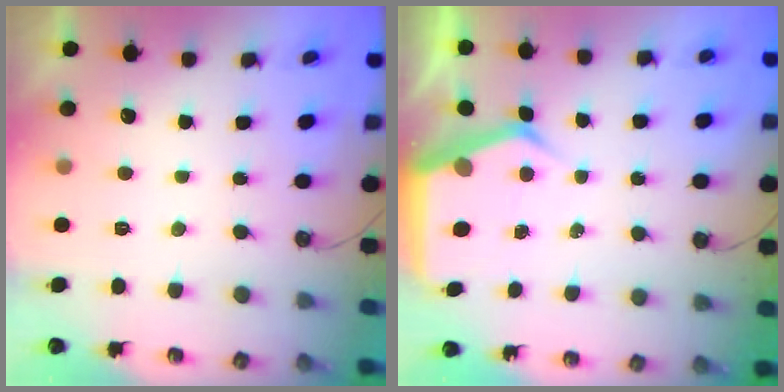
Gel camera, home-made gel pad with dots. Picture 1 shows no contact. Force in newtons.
{"total": 5.6, "press": 5.6, "slide": 0.6}